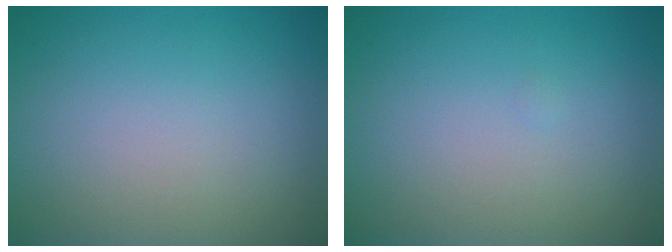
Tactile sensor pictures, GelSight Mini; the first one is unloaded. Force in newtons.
{"total": 0.0}